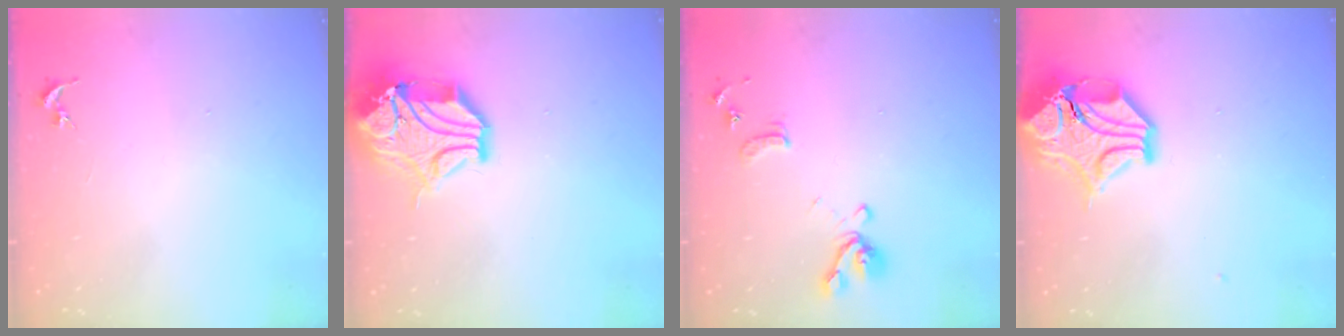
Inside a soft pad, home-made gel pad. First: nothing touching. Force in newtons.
{"total": 16.8, "press": 16.6, "slide": 2.4}
{"total": 12.8, "press": 12.7, "slide": 1.4}
{"total": 16.7, "press": 16.5, "slide": 2.5}